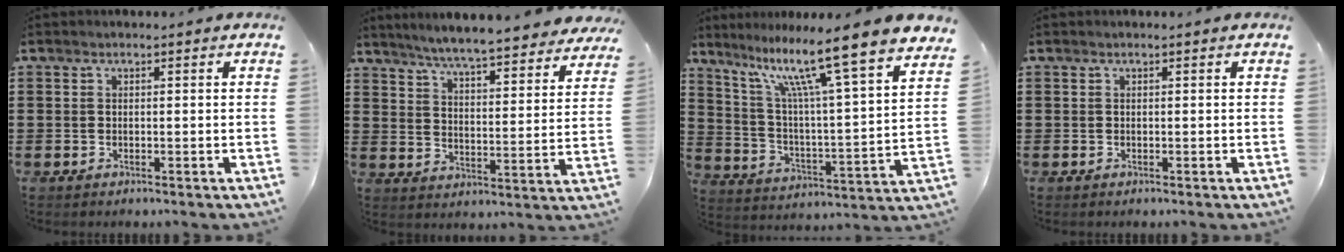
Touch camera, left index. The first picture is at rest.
{"total": 5.7, "force": [5.5, -0.6, 1.6], "torque": [-0.058, -0.043, 0.091]}
{"total": 12.9, "force": [10.0, 0.1, 8.3], "torque": [-0.179, -0.074, 0.155]}
{"total": 0.0}